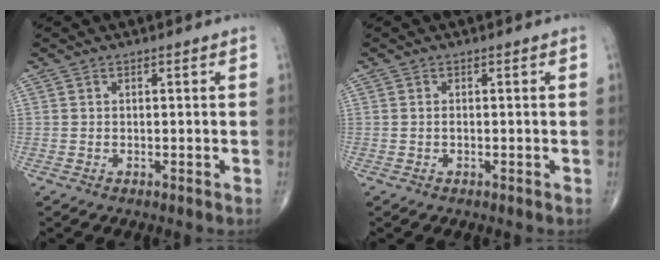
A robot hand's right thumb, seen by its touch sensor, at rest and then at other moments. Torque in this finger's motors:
{"motor_torque": [0.14, -0.48, -0.03, 0.07, -0.02]}